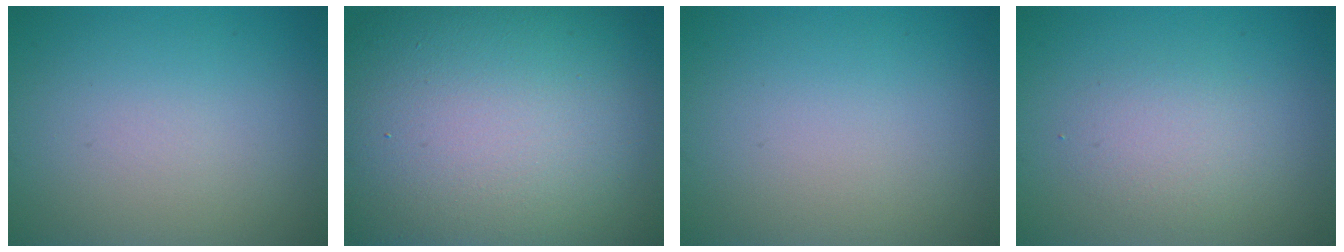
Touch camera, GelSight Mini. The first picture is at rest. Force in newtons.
{"total": 20.7, "press": 20.7, "slide": 1.3}
{"total": 0.0}
{"total": 2.1, "press": 2.1, "slide": 0.2}